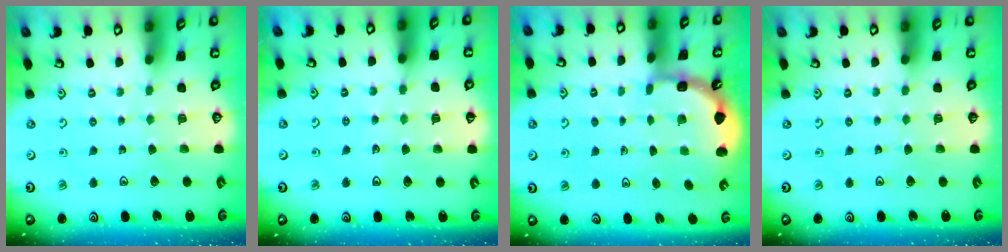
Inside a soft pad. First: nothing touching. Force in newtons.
{"total": 3.8, "press": 3.3, "slide": 1.9}
{"total": 1.9, "press": 1.8, "slide": 0.6}
{"total": 0.0}